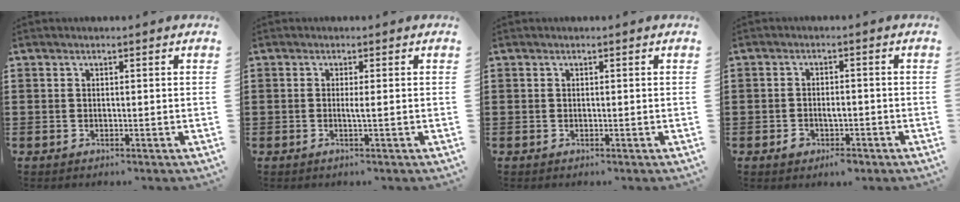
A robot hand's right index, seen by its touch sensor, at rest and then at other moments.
{"total": 1.2, "force": [-0.2, -0.3, 1.2], "torque": [-0.022, -0.005, -0.006]}
{"total": 0.0}
{"total": 2.3, "force": [-1.2, 1.3, 1.5], "torque": [-0.029, 0.003, -0.024]}